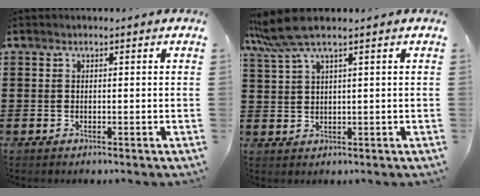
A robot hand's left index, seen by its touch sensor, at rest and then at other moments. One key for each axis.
{"total": 4.8, "fx": 3.1, "fy": 0.1, "fz": 3.7, "tx": -0.095, "ty": -0.005, "tz": 0.051}